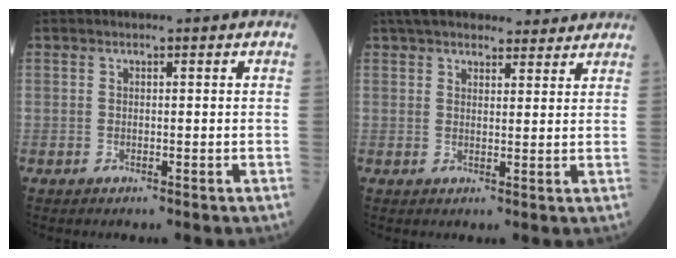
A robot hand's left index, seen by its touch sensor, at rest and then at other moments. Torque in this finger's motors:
{"motor_torque": [1.08, -1.06, 0.28, 0.05]}